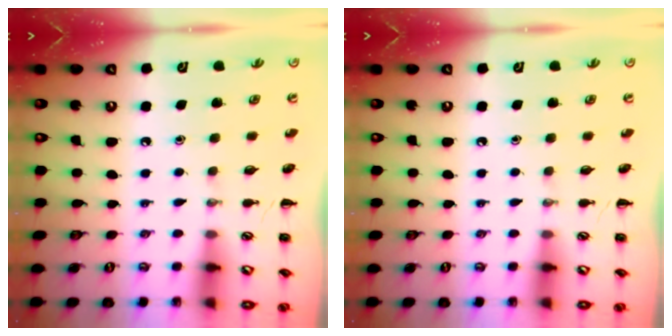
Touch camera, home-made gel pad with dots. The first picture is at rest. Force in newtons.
{"total": 0.0}